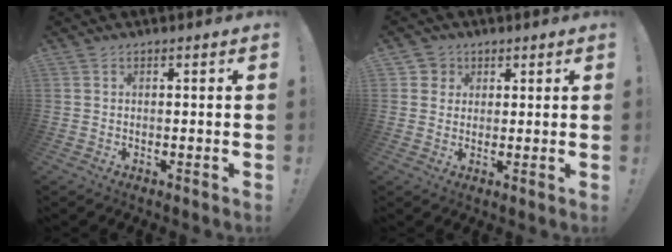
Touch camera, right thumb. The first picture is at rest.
{"total": 3.8, "force": [1.5, 3.5, 0.2], "torque": [-0.006, -0.005, 0.028]}